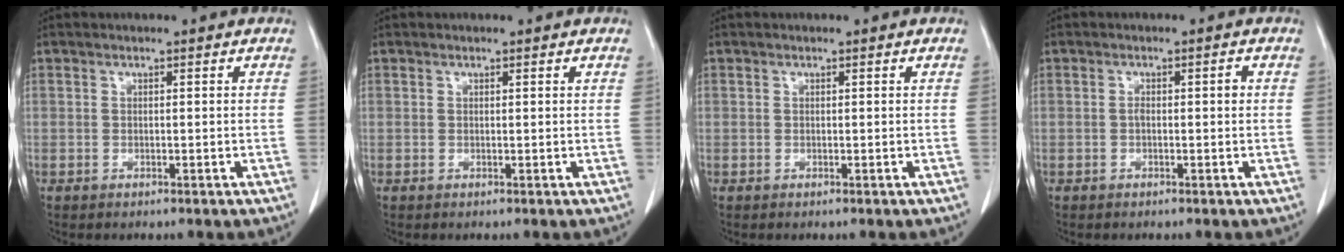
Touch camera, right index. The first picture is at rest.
{"total": 0.0}
{"total": 0.0}
{"total": 1.6, "force": [0.0, 0.5, 1.5], "torque": [-0.025, 0.002, 0.001]}